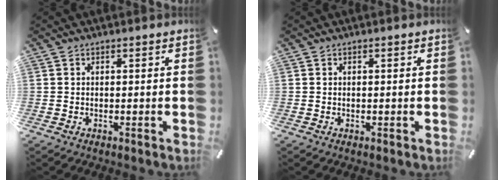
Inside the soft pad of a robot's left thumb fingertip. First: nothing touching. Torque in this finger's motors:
{"motor_torque": [-0.23, 0.09, -0.16, -0.26, -0.02]}